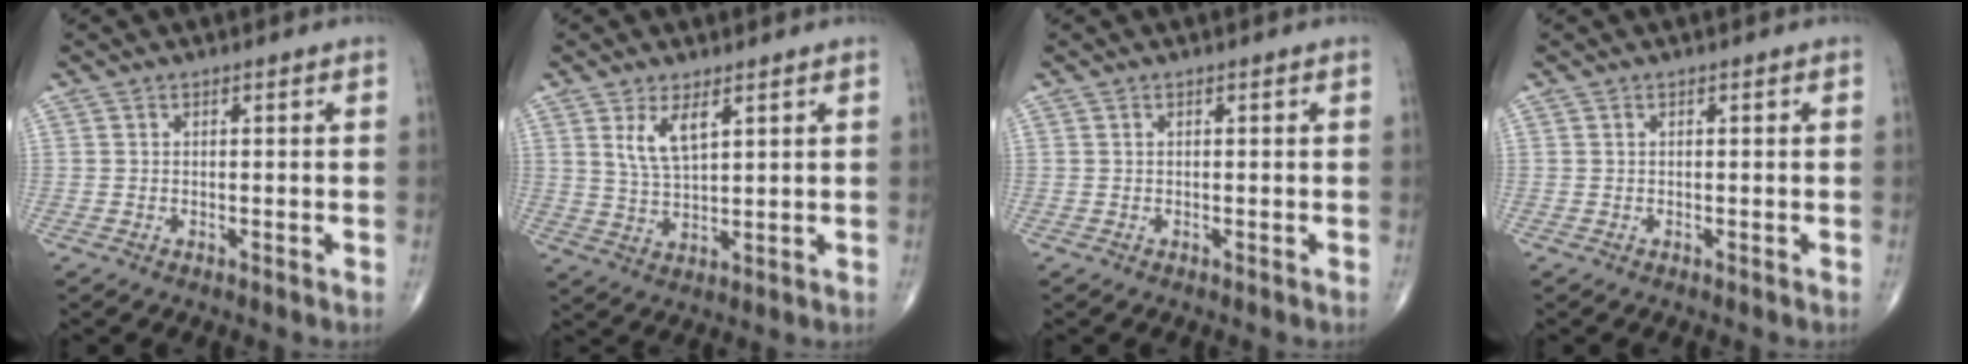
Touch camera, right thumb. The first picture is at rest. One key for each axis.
{"total": 6.0, "fx": 2.9, "fy": 2.3, "fz": 4.7, "tx": -0.088, "ty": -0.017, "tz": 0.063}
{"total": 0.0}
{"total": 0.0}